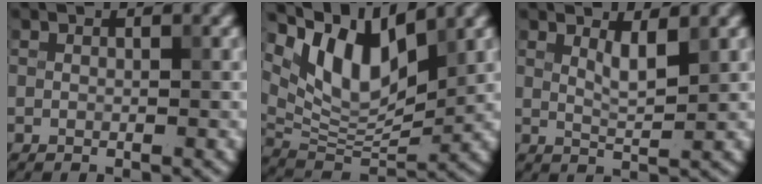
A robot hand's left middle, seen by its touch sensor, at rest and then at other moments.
{"total": 7.8, "force": [4.5, 3.1, 5.6], "torque": [-0.105, -0.011, 0.087]}
{"total": 2.0, "force": [1.1, 0.4, 1.6], "torque": [-0.031, -0.007, 0.021]}